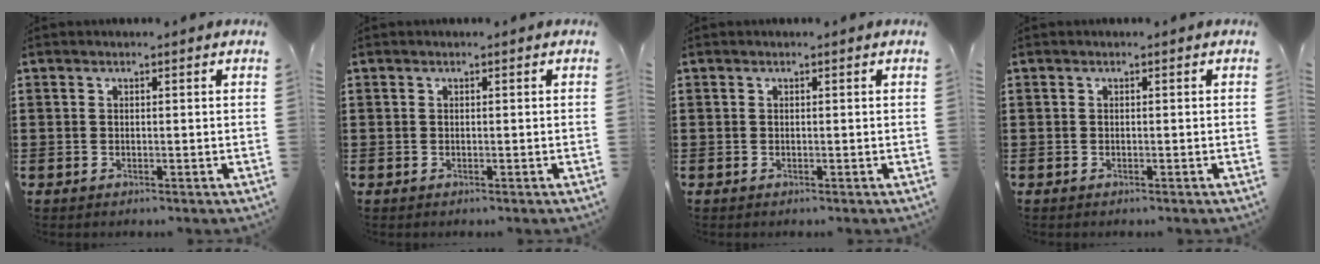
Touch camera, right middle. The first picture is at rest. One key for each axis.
{"total": 0.0}
{"total": 0.0}
{"total": 0.0}